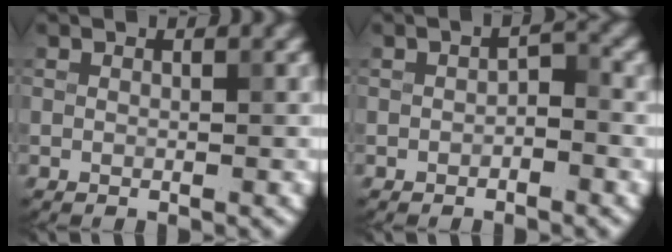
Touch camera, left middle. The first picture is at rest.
{"total": 1.4, "force": [-0.6, 0.8, 1.0], "torque": [-0.017, 0.005, -0.011]}